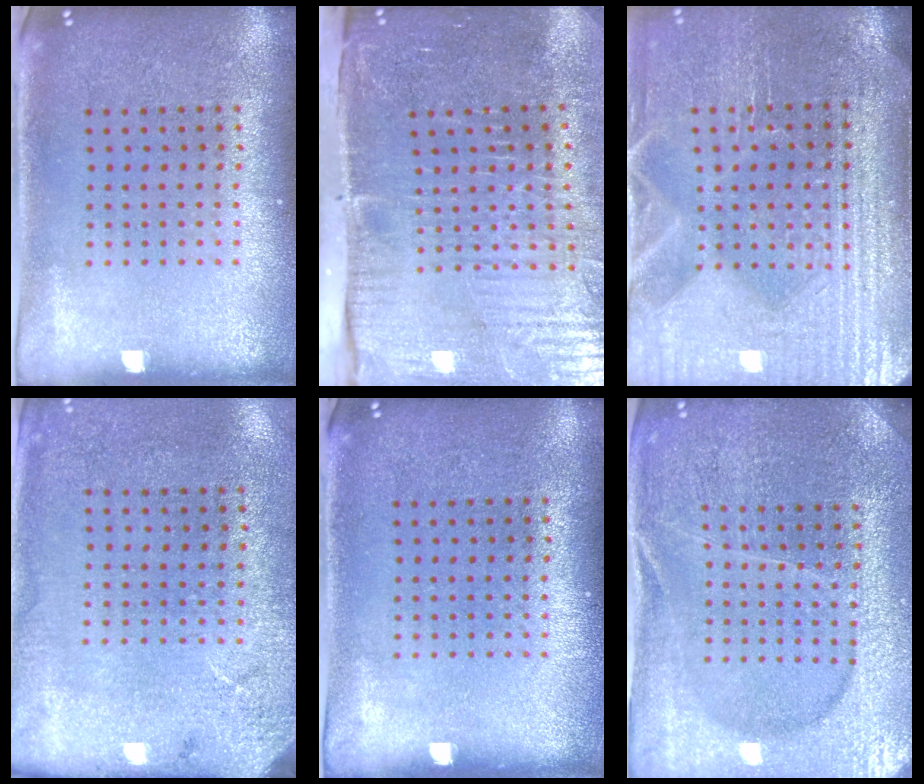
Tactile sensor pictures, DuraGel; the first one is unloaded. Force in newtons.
{"total": 5.2, "press": 4.4, "slide": 2.8}
{"total": 4.0, "press": 3.8, "slide": 1.3}
{"total": 2.6, "press": 2.1, "slide": 1.5}
{"total": 0.0}
{"total": 4.2, "press": 4.0, "slide": 1.2}